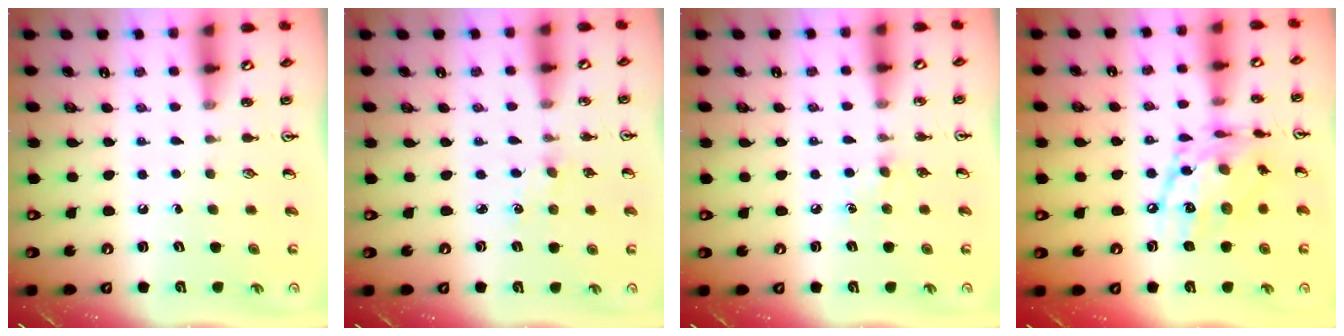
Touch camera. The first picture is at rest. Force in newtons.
{"total": 2.1, "press": 2.1, "slide": 0.3}
{"total": 3.7, "press": 3.7, "slide": 0.6}
{"total": 15.2, "press": 15.1, "slide": 1.0}